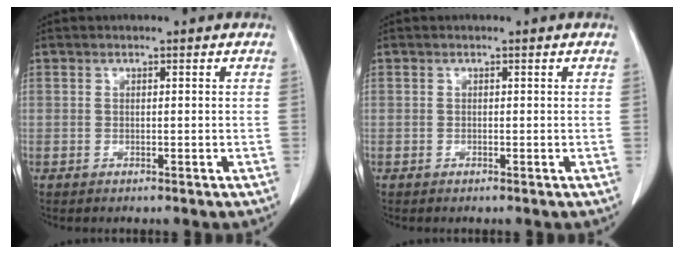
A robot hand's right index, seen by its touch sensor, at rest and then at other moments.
{"total": 0.0}